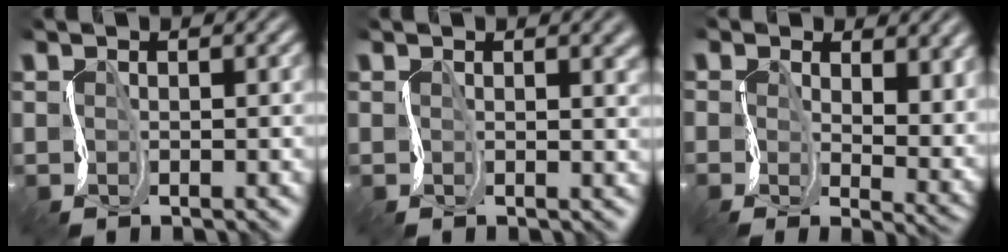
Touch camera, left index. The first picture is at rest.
{"total": 3.1, "force": [1.7, 1.3, 2.3], "torque": [-0.028, 0.008, 0.016]}
{"total": 4.2, "force": [1.7, 2.3, 3.1], "torque": [-0.052, -0.030, 0.030]}